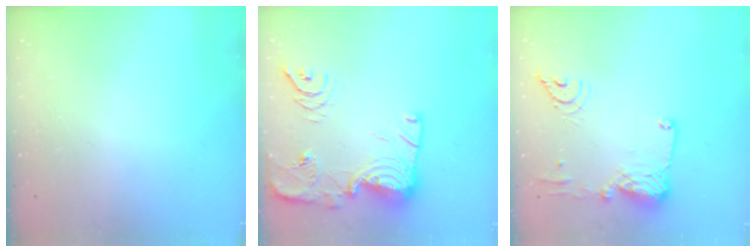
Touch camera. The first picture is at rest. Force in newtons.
{"total": 18.6, "press": 18.6, "slide": 1.1}
{"total": 14.2, "press": 14.0, "slide": 1.8}